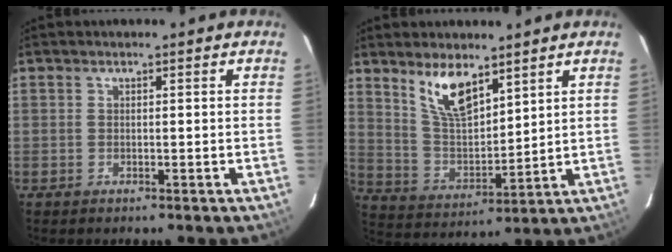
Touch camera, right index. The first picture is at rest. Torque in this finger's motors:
{"motor_torque": [0.33, 0.33, 0.49, 0.07]}